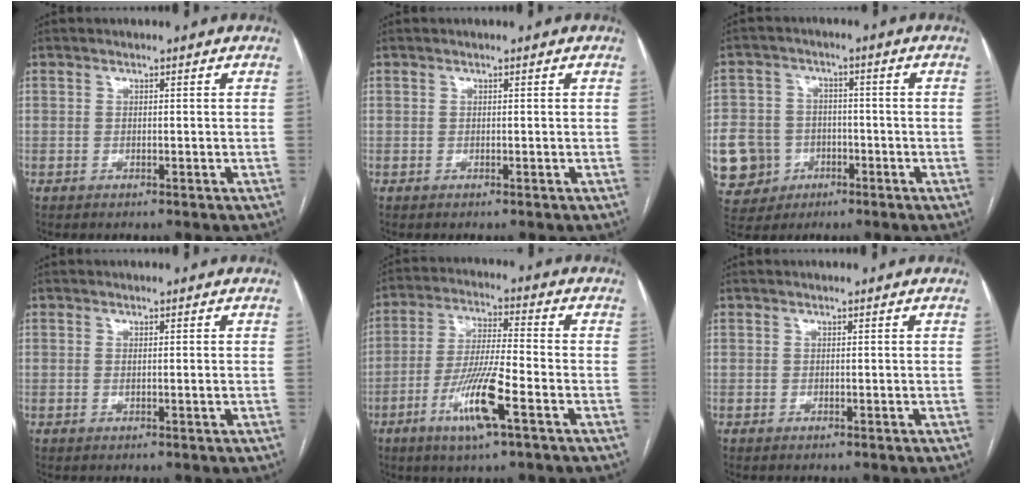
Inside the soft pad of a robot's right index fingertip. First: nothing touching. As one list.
[{"total": 0.0}, {"total": 10.2, "force": [-3.0, 9.5, 2.5], "torque": [-0.080, 0.014, -0.036]}, {"total": 0.7, "force": [0.1, -0.1, 0.7], "torque": [-0.016, -0.002, 0.001]}, {"total": 10.8, "force": [-4.8, 0.5, 9.7], "torque": [-0.191, -0.013, -0.091]}, {"total": 0.0}]